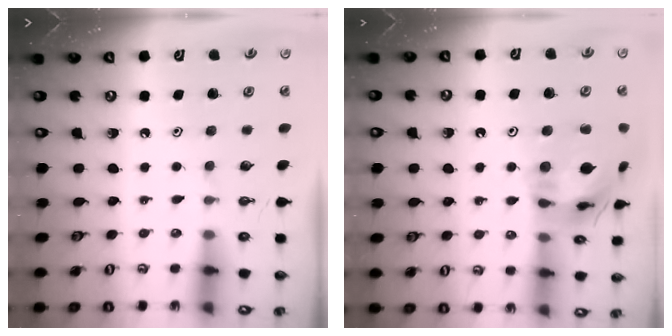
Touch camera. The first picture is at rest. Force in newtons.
{"total": 16.0, "press": 15.9, "slide": 1.8}